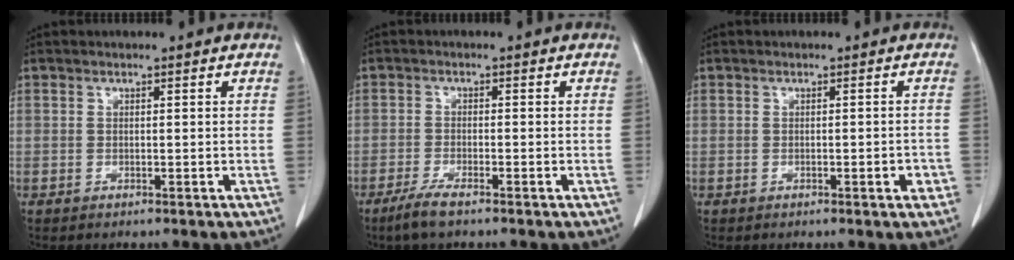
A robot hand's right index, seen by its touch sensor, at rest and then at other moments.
{"total": 3.3, "force": [-2.3, 0.3, 2.3], "torque": [-0.049, -0.006, -0.049]}
{"total": 2.1, "force": [-0.9, 0.5, 1.8], "torque": [-0.021, 0.000, -0.012]}